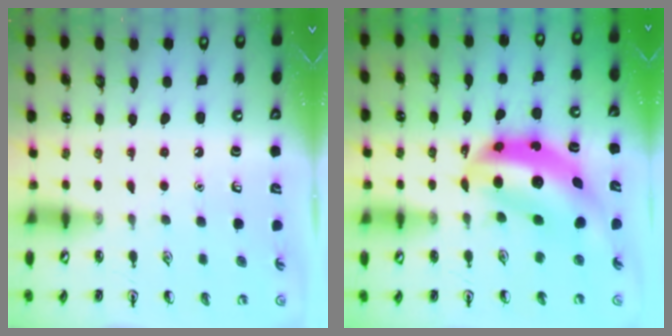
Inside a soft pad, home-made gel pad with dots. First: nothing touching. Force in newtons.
{"total": 11.2, "press": 10.7, "slide": 3.2}